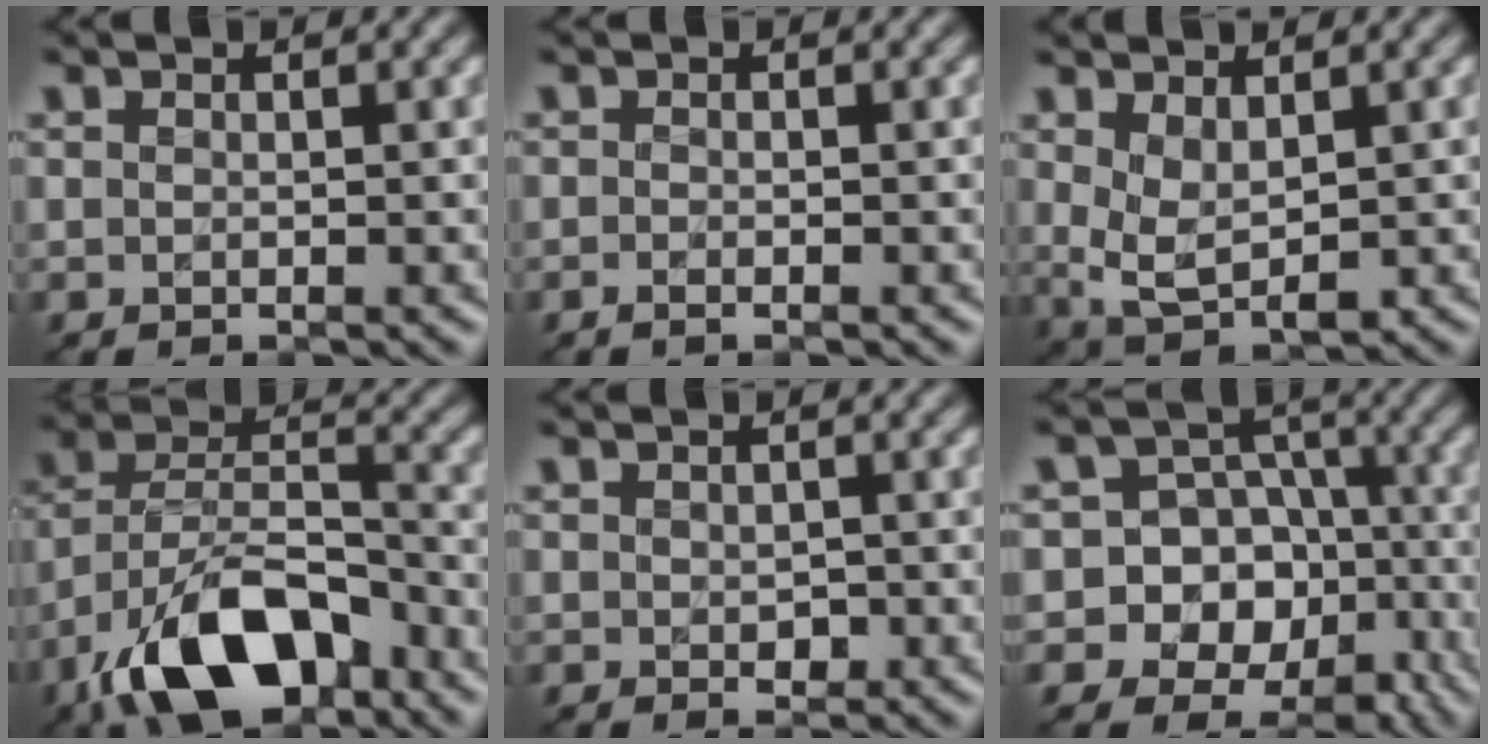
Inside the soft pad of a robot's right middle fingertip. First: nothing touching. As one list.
[{"total": 0.5, "force": [-0.4, 0.1, 0.4], "torque": [-0.006, -0.001, -0.006]}, {"total": 3.2, "force": [0.9, 1.6, 2.6], "torque": [-0.059, -0.005, 0.024]}, {"total": 11.2, "force": [-6.7, 5.1, 7.3], "torque": [-0.133, 0.004, -0.129]}, {"total": 1.1, "force": [0.0, 0.8, 0.8], "torque": [-0.008, -0.002, 0.003]}, {"total": 13.8, "force": [-5.8, 12.0, 3.5], "torque": [-0.065, -0.009, -0.099]}]